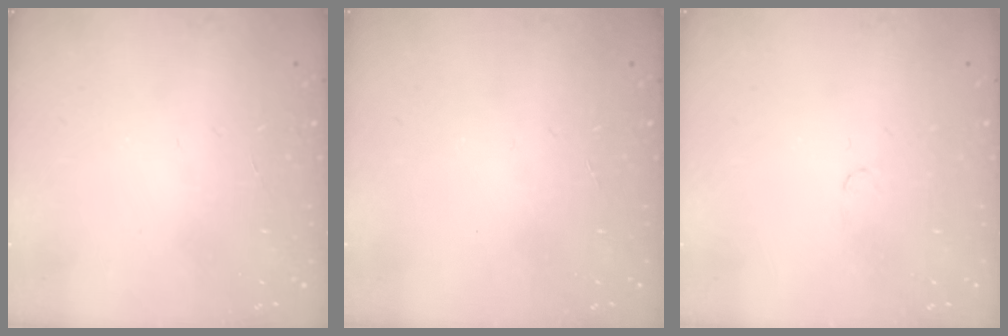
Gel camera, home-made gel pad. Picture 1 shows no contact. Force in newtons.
{"total": 0.0}
{"total": 2.7, "press": 2.6, "slide": 0.3}